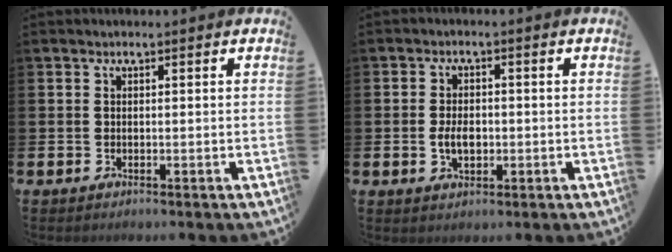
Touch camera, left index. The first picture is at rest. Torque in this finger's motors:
{"motor_torque": [0.35, -0.21, 0.07, 0.10]}